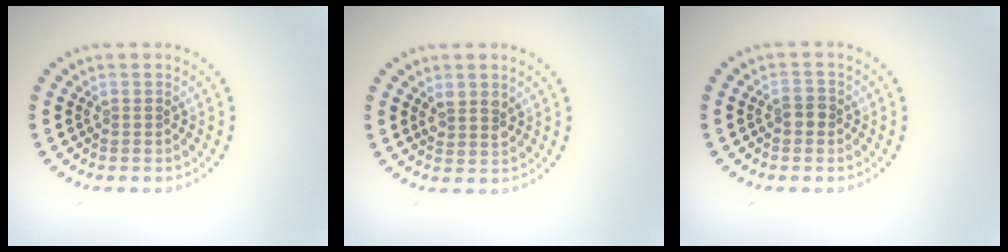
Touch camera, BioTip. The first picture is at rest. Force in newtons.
{"total": 1.7, "press": 1.5, "slide": 0.8}
{"total": 1.3, "press": 1.3, "slide": 0.3}